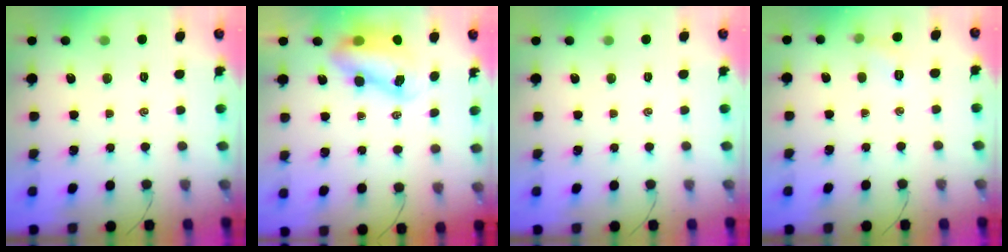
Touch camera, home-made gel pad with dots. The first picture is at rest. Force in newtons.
{"total": 8.8, "press": 8.5, "slide": 2.2}
{"total": 0.0}
{"total": 5.0, "press": 4.8, "slide": 1.3}